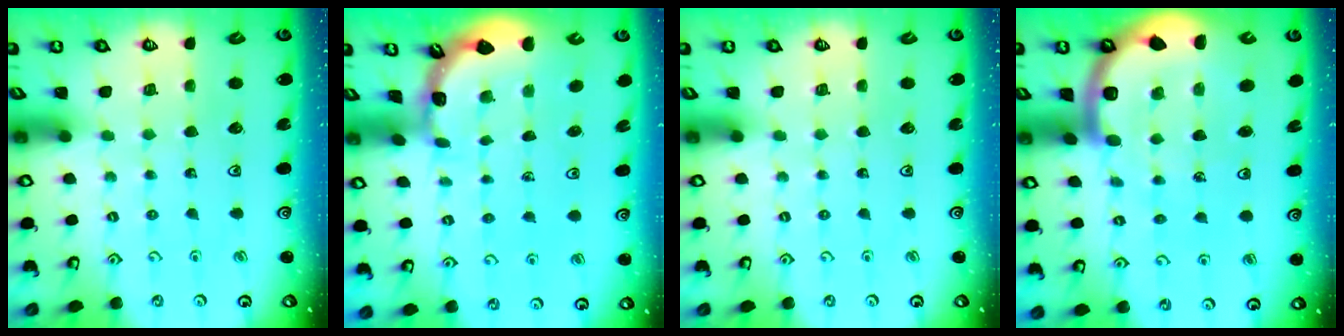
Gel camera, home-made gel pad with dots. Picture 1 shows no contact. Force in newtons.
{"total": 1.7, "press": 1.7, "slide": 0.1}
{"total": 0.0}
{"total": 10.2, "press": 10.2, "slide": 1.2}